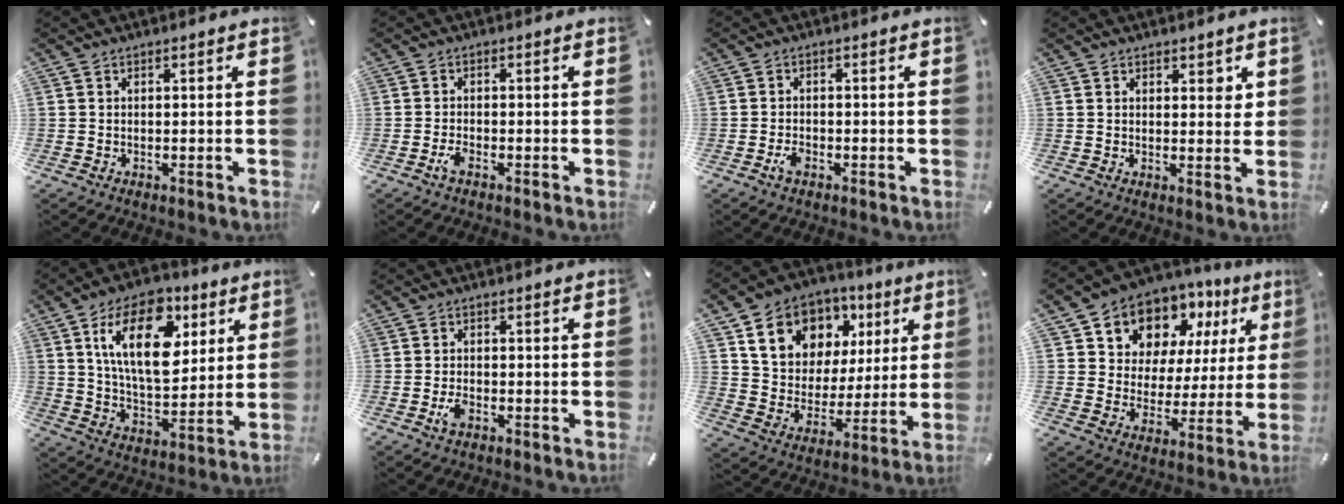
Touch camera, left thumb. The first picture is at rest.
{"total": 2.1, "force": [-1.2, 0.8, 1.5], "torque": [-0.033, 0.001, -0.025]}
{"total": 2.3, "force": [-1.2, 1.3, 1.5], "torque": [-0.034, 0.002, -0.023]}
{"total": 2.6, "force": [1.7, 1.7, 1.0], "torque": [0.002, -0.007, 0.026]}
{"total": 19.0, "force": [7.9, 10.8, 13.5], "torque": [-0.235, -0.010, 0.130]}
{"total": 2.6, "force": [-1.2, 1.4, 1.8], "torque": [-0.047, -0.001, -0.024]}
{"total": 12.7, "force": [6.8, 10.2, 3.1], "torque": [-0.067, -0.040, 0.132]}
{"total": 10.7, "force": [7.3, 7.8, 1.0], "torque": [-0.029, -0.071, 0.137]}